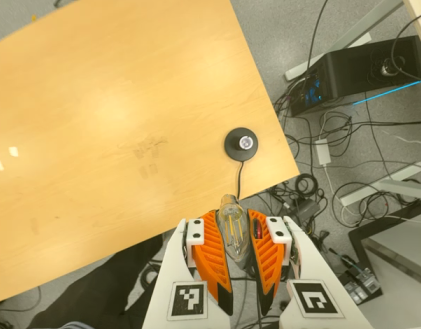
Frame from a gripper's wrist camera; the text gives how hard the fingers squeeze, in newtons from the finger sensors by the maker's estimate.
{"total": 19.2, "left": 23.8, "right": 14.5}